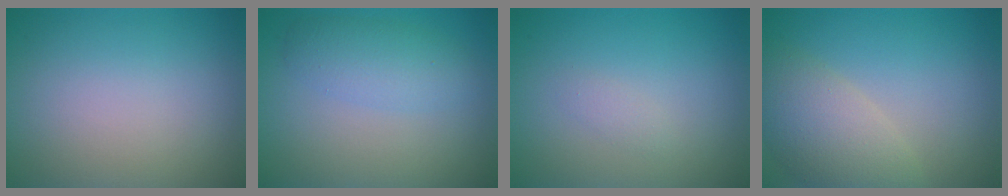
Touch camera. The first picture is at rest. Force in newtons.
{"total": 3.0, "press": 3.0, "slide": 0.1}
{"total": 0.7, "press": 0.7, "slide": 0.0}
{"total": 5.5, "press": 5.5, "slide": 0.5}